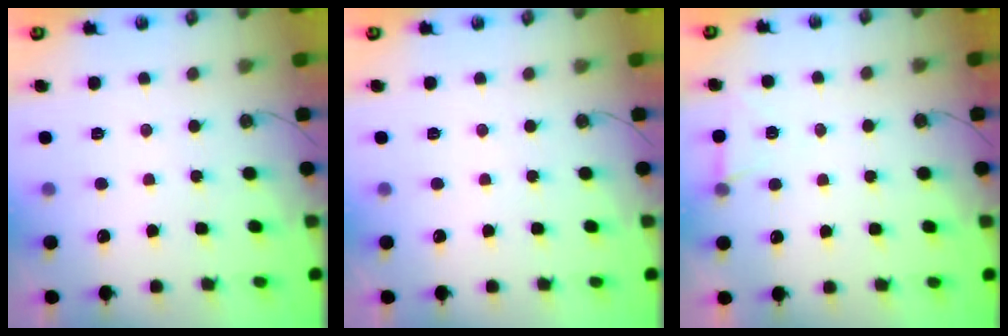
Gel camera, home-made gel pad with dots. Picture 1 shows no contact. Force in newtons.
{"total": 0.0}
{"total": 5.3, "press": 2.8, "slide": 4.5}